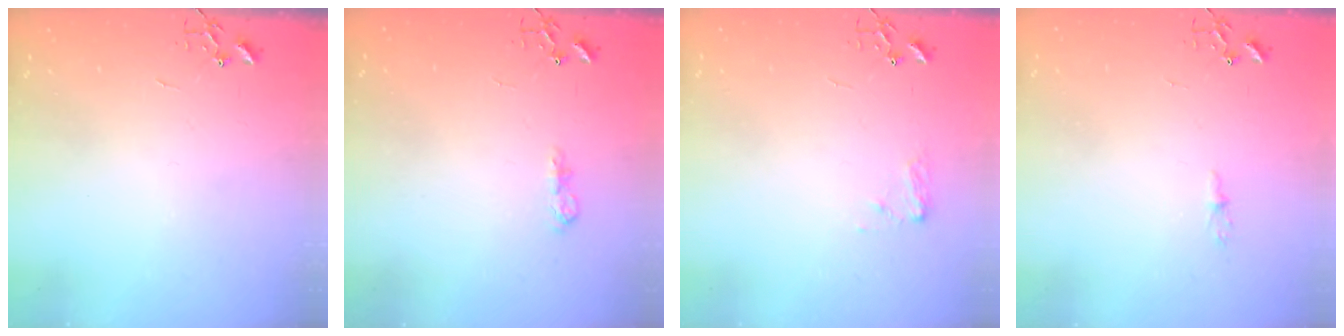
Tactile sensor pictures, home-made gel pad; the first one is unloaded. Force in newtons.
{"total": 7.9, "press": 7.9, "slide": 0.9}
{"total": 7.2, "press": 7.2, "slide": 0.5}
{"total": 4.0, "press": 4.0, "slide": 0.4}